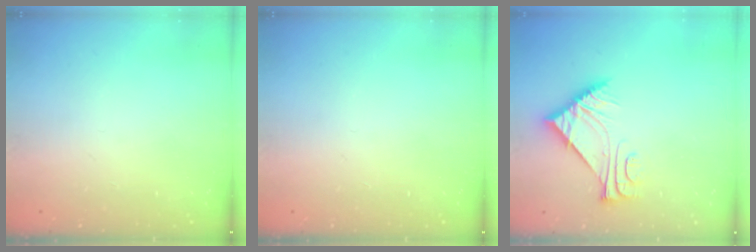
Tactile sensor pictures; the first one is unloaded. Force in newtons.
{"total": 0.0}
{"total": 6.9, "press": 6.8, "slide": 0.8}